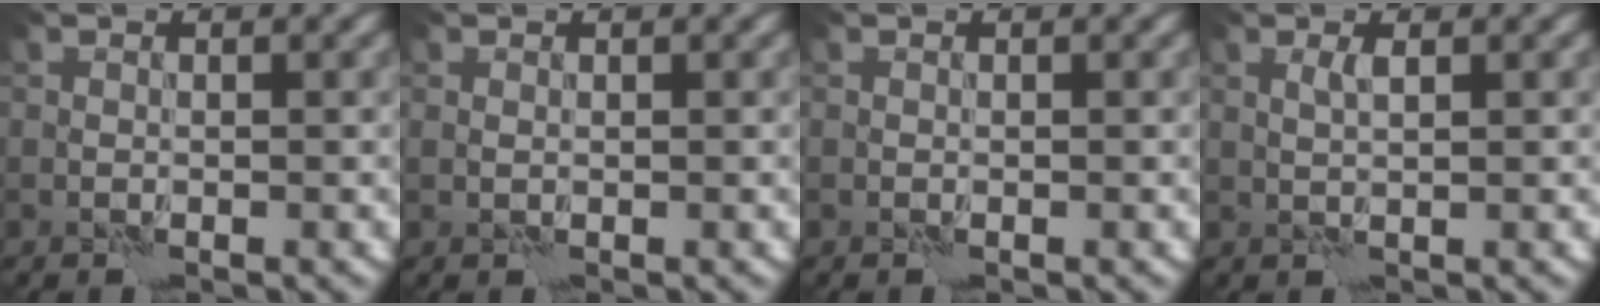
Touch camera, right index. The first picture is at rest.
{"total": 0.0}
{"total": 0.0}
{"total": 1.0, "force": [0.3, 0.0, 1.0], "torque": [-0.020, 0.003, 0.004]}